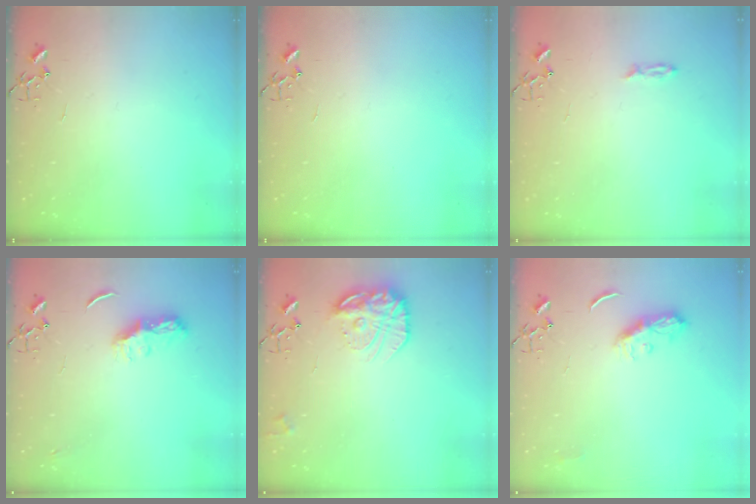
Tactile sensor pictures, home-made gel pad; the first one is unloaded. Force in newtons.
{"total": 0.0}
{"total": 3.2, "press": 3.1, "slide": 0.3}
{"total": 8.1, "press": 8.1, "slide": 0.6}
{"total": 17.1, "press": 17.0, "slide": 1.2}
{"total": 8.4, "press": 8.4, "slide": 0.2}